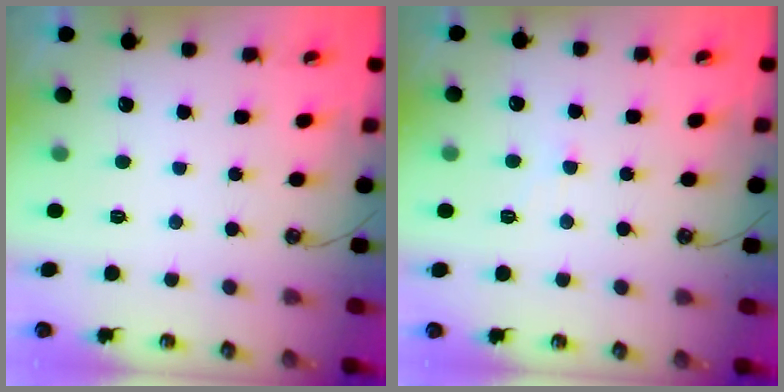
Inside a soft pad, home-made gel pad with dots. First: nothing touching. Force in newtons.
{"total": 0.9, "press": 0.8, "slide": 0.3}